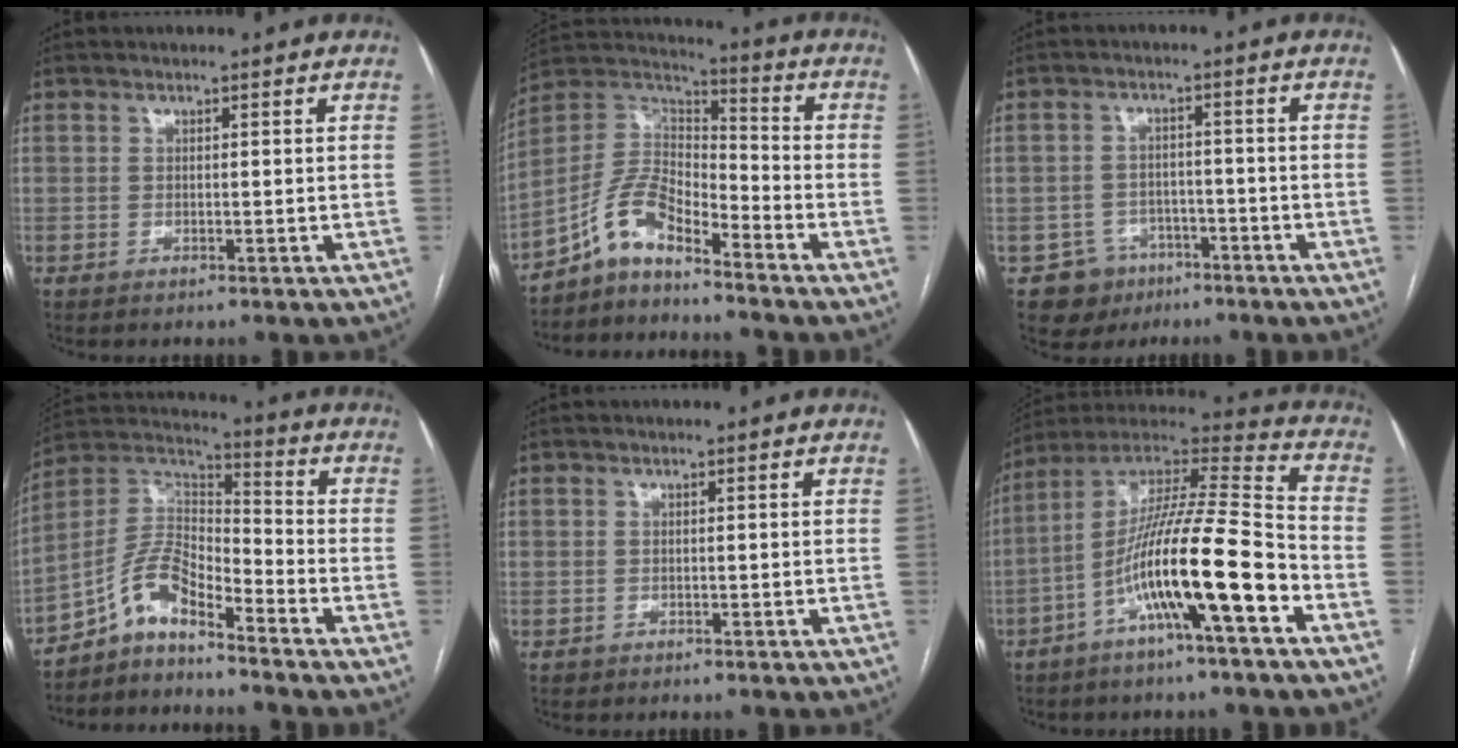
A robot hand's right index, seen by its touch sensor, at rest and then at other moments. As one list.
[{"total": 9.3, "force": [-7.0, 3.1, 5.3], "torque": [-0.117, 0.030, -0.137]}, {"total": 6.0, "force": [-3.3, 5.0, 0.2], "torque": [0.003, 0.012, -0.044]}, {"total": 8.9, "force": [-6.6, 2.4, 5.5], "torque": [-0.119, 0.028, -0.128]}, {"total": 0.8, "force": [-0.4, 0.6, -0.1], "torque": [-0.002, 0.005, -0.009]}, {"total": 17.7, "force": [-6.8, 0.8, 16.4], "torque": [-0.294, 0.005, -0.121]}]